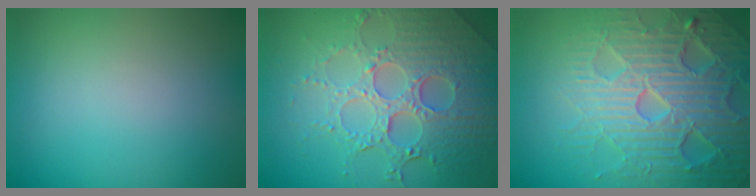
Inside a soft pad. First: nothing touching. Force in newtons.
{"total": 8.0, "press": 5.9, "slide": 5.5}
{"total": 7.4, "press": 7.3, "slide": 1.6}